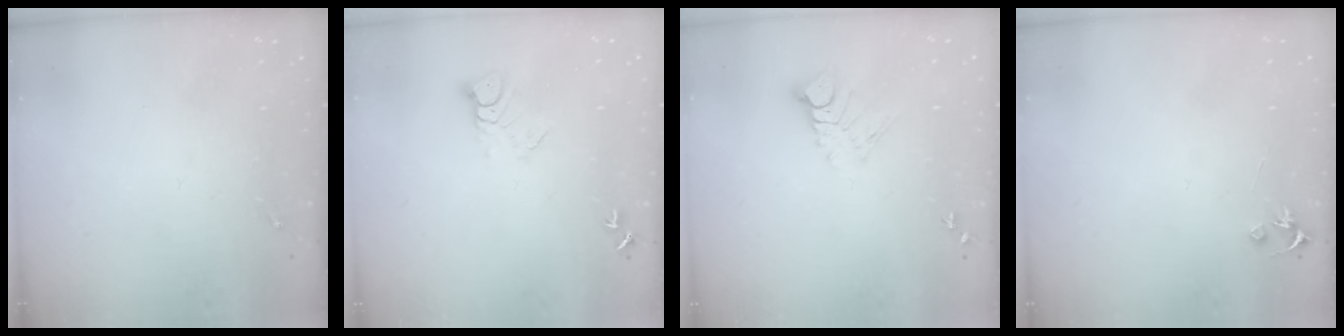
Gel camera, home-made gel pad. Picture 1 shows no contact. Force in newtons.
{"total": 4.3, "press": 4.3, "slide": 0.2}
{"total": 7.4, "press": 7.3, "slide": 0.9}
{"total": 3.2, "press": 3.2, "slide": 0.3}